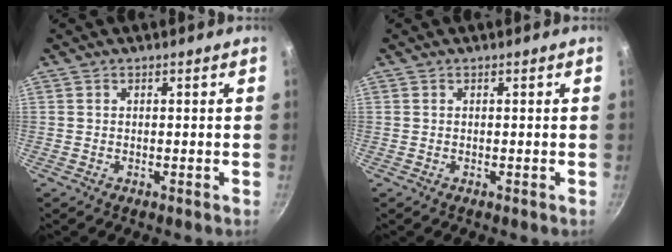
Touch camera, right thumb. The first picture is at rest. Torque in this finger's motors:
{"motor_torque": [-0.13, 0.13, -0.01, 0.00, 0.00]}